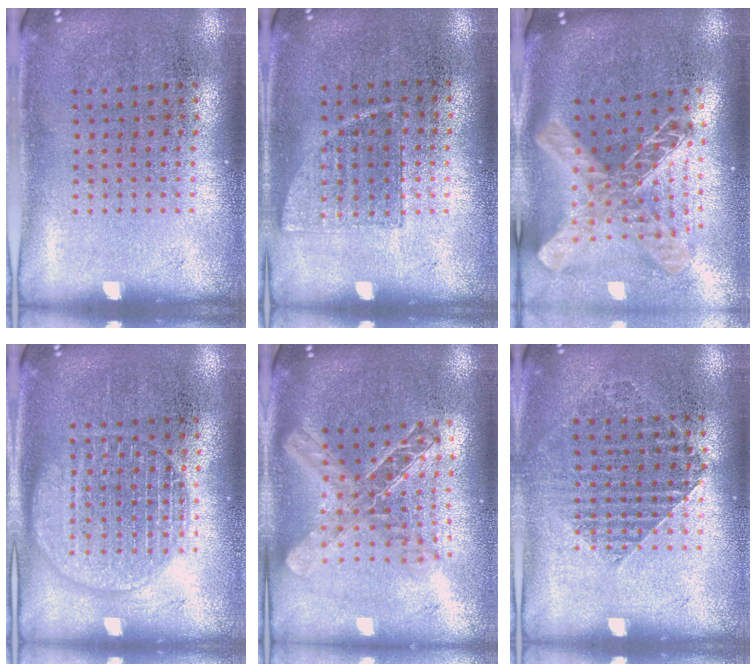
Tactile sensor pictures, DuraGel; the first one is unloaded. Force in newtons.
{"total": 0.7, "press": 0.7, "slide": 0.3}
{"total": 2.3, "press": 1.7, "slide": 1.5}
{"total": 1.7, "press": 1.7, "slide": 0.1}
{"total": 1.9, "press": 1.6, "slide": 1.0}
{"total": 1.2, "press": 1.2, "slide": 0.4}